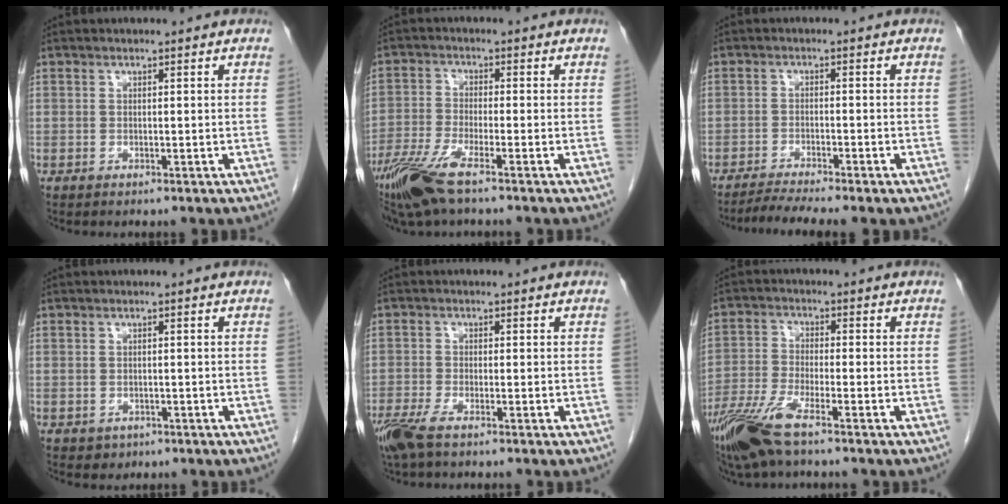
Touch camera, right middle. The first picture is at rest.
{"total": 7.5, "force": [-5.1, 0.7, 5.4], "torque": [-0.120, -0.019, -0.104]}
{"total": 5.7, "force": [-4.8, 0.1, 3.1], "torque": [-0.052, -0.006, -0.075]}
{"total": 1.4, "force": [-0.7, 1.2, 0.2], "torque": [-0.007, 0.004, -0.002]}
{"total": 4.7, "force": [-3.4, 0.6, 3.2], "torque": [-0.065, -0.012, -0.067]}
{"total": 8.4, "force": [-5.9, 1.0, 6.0], "torque": [-0.132, -0.022, -0.118]}